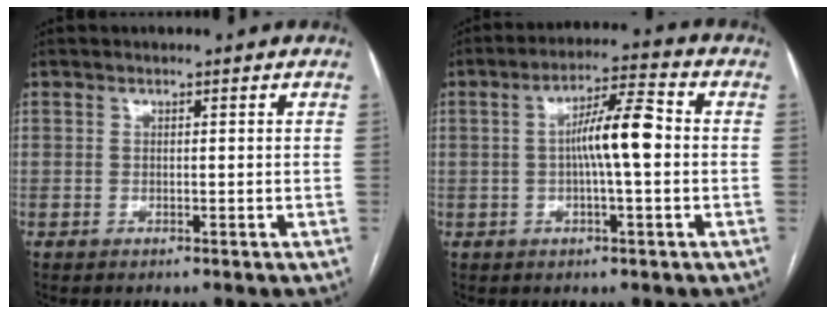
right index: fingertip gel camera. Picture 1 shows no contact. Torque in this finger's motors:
{"motor_torque": [0.54, -0.16, 0.27, 0.14]}